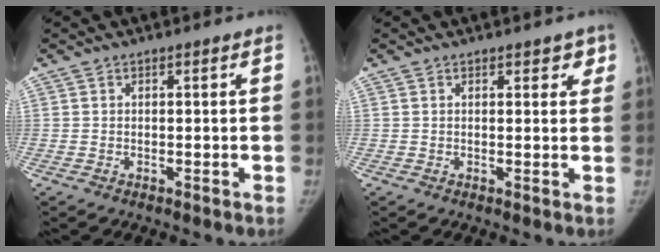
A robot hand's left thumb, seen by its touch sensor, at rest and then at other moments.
{"total": 2.7, "force": [1.8, 1.6, 1.4], "torque": [0.015, -0.006, 0.018]}